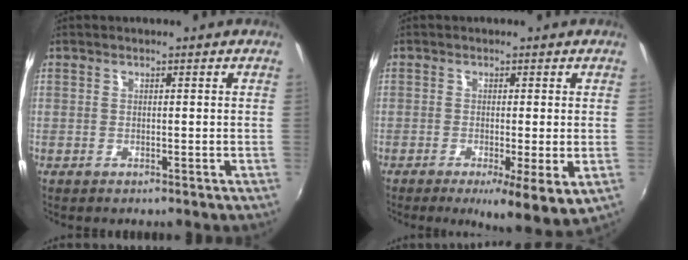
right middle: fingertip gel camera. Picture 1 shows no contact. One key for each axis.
{"total": 7.2, "fx": -2.4, "fy": 1.0, "fz": 6.7, "tx": -0.111, "ty": -0.021, "tz": -0.032}